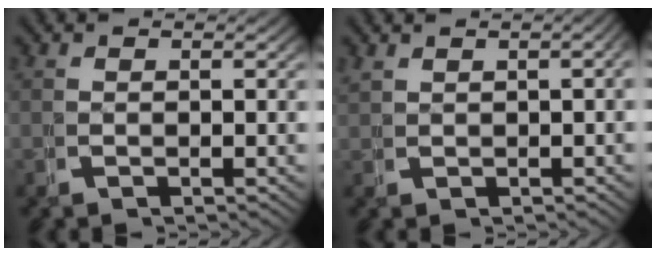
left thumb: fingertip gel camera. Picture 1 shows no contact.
{"total": 1.6, "force": [0.7, 0.4, 1.3], "torque": [-0.015, 0.008, 0.020]}